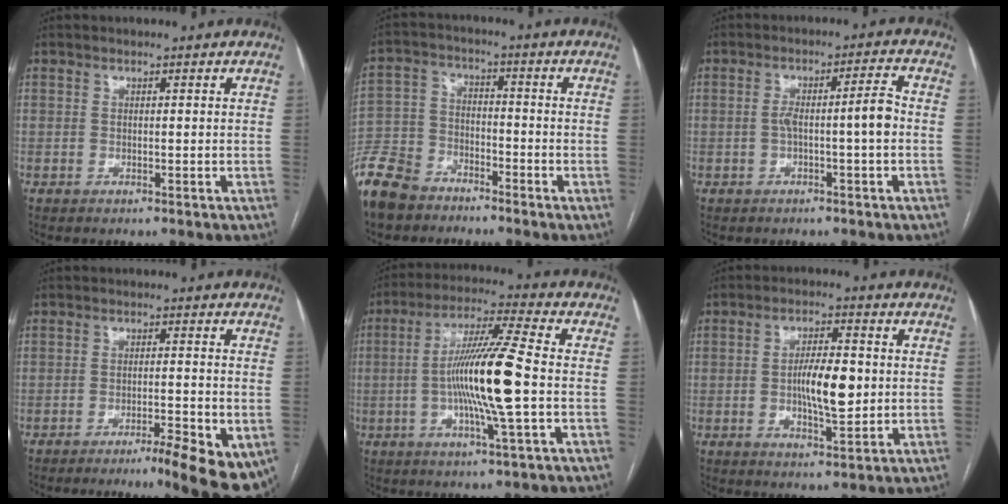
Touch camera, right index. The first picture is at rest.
{"total": 13.2, "force": [-10.4, 6.9, 4.5], "torque": [-0.115, -0.004, -0.198]}
{"total": 5.2, "force": [-0.9, 0.1, 5.1], "torque": [-0.086, 0.019, -0.011]}
{"total": 10.7, "force": [-6.8, 1.5, 8.1], "torque": [-0.080, -0.004, -0.098]}
{"total": 13.6, "force": [-1.7, -0.5, 13.5], "torque": [-0.251, -0.001, -0.039]}
{"total": 7.9, "force": [-0.2, 2.3, 7.6], "torque": [-0.136, 0.002, -0.004]}